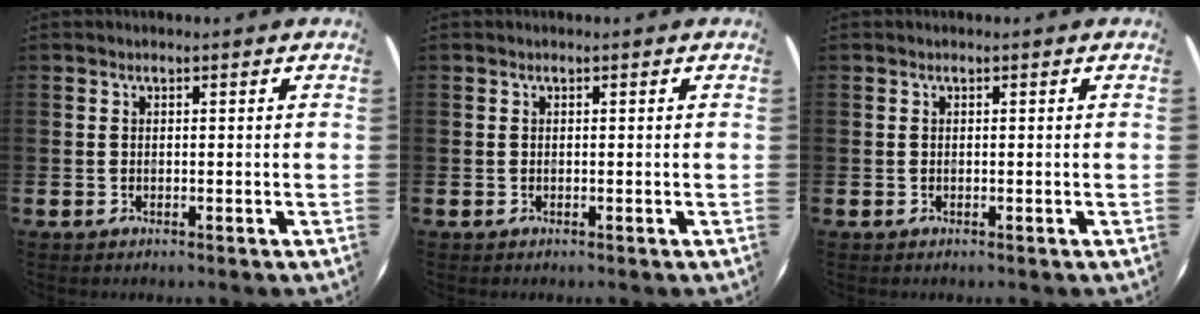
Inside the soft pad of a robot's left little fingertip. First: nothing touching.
{"total": 0.0}
{"total": 0.0}